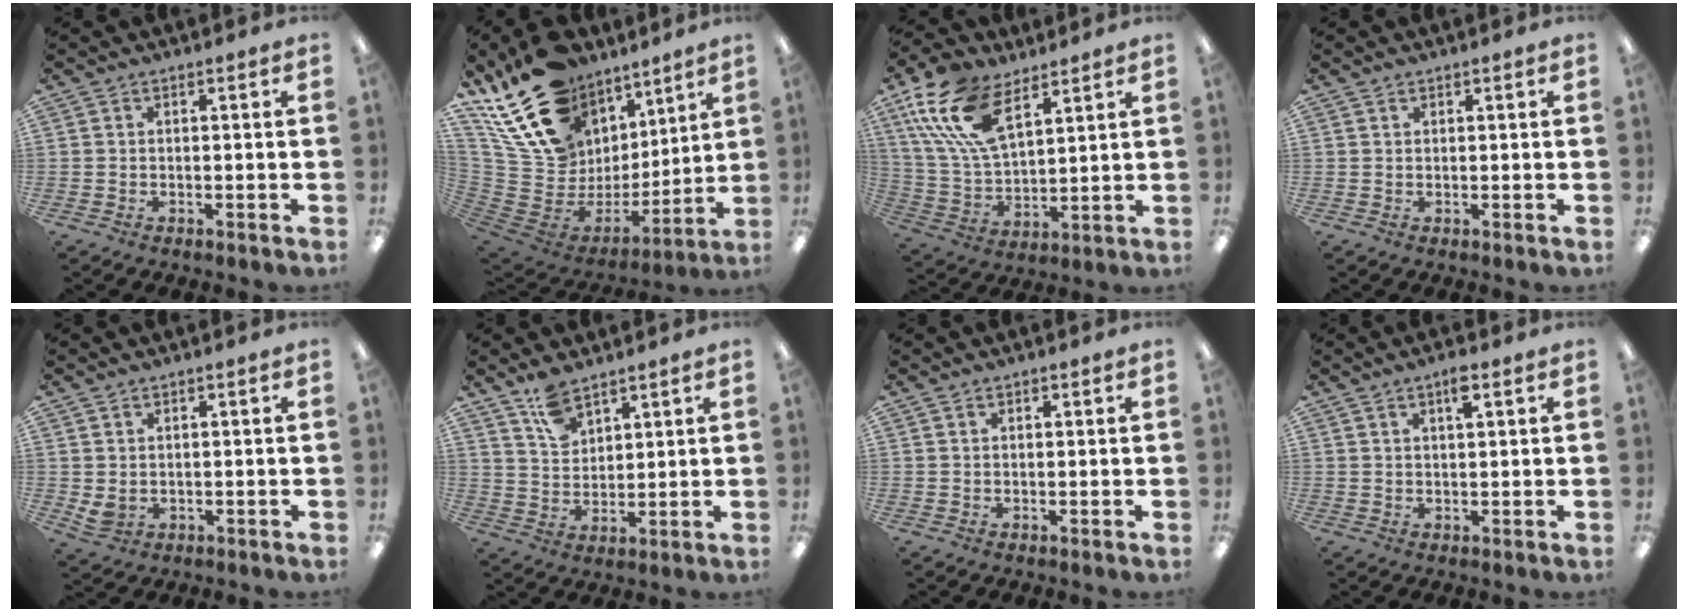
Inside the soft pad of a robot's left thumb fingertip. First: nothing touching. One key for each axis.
{"total": 23.4, "fx": 14.5, "fy": 15.5, "fz": 9.8, "tx": -0.186, "ty": -0.087, "tz": 0.295}
{"total": 18.3, "fx": 9.9, "fy": 9.1, "fz": 12.5, "tx": -0.279, "ty": -0.026, "tz": 0.177}
{"total": 0.6, "fx": 0.5, "fy": 0.3, "fz": 0.2, "tx": -0.005, "ty": 0.002, "tz": 0.008}
{"total": 2.9, "fx": 0.7, "fy": 2.3, "fz": 1.6, "tx": -0.028, "ty": -0.004, "tz": 0.012}
{"total": 7.6, "fx": 5.9, "fy": 3.7, "fz": 3.1, "tx": -0.062, "ty": -0.026, "tz": 0.111}
{"total": 0.7, "fx": 0.5, "fy": 0.4, "fz": 0.3, "tx": -0.006, "ty": 0.003, "tz": 0.009}
{"total": 2.7, "fx": 1.7, "fy": 0.7, "fz": 1.9, "tx": -0.026, "ty": -0.003, "tz": 0.025}